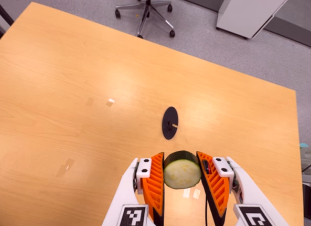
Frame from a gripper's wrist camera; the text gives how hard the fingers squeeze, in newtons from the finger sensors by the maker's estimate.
{"total": 12.5, "left": 11.1, "right": 13.8}